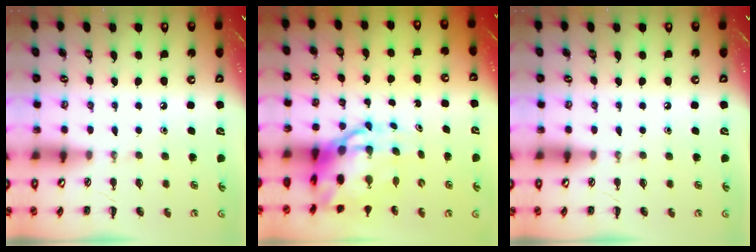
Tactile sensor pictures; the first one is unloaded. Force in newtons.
{"total": 11.3, "press": 10.9, "slide": 2.8}
{"total": 0.0}